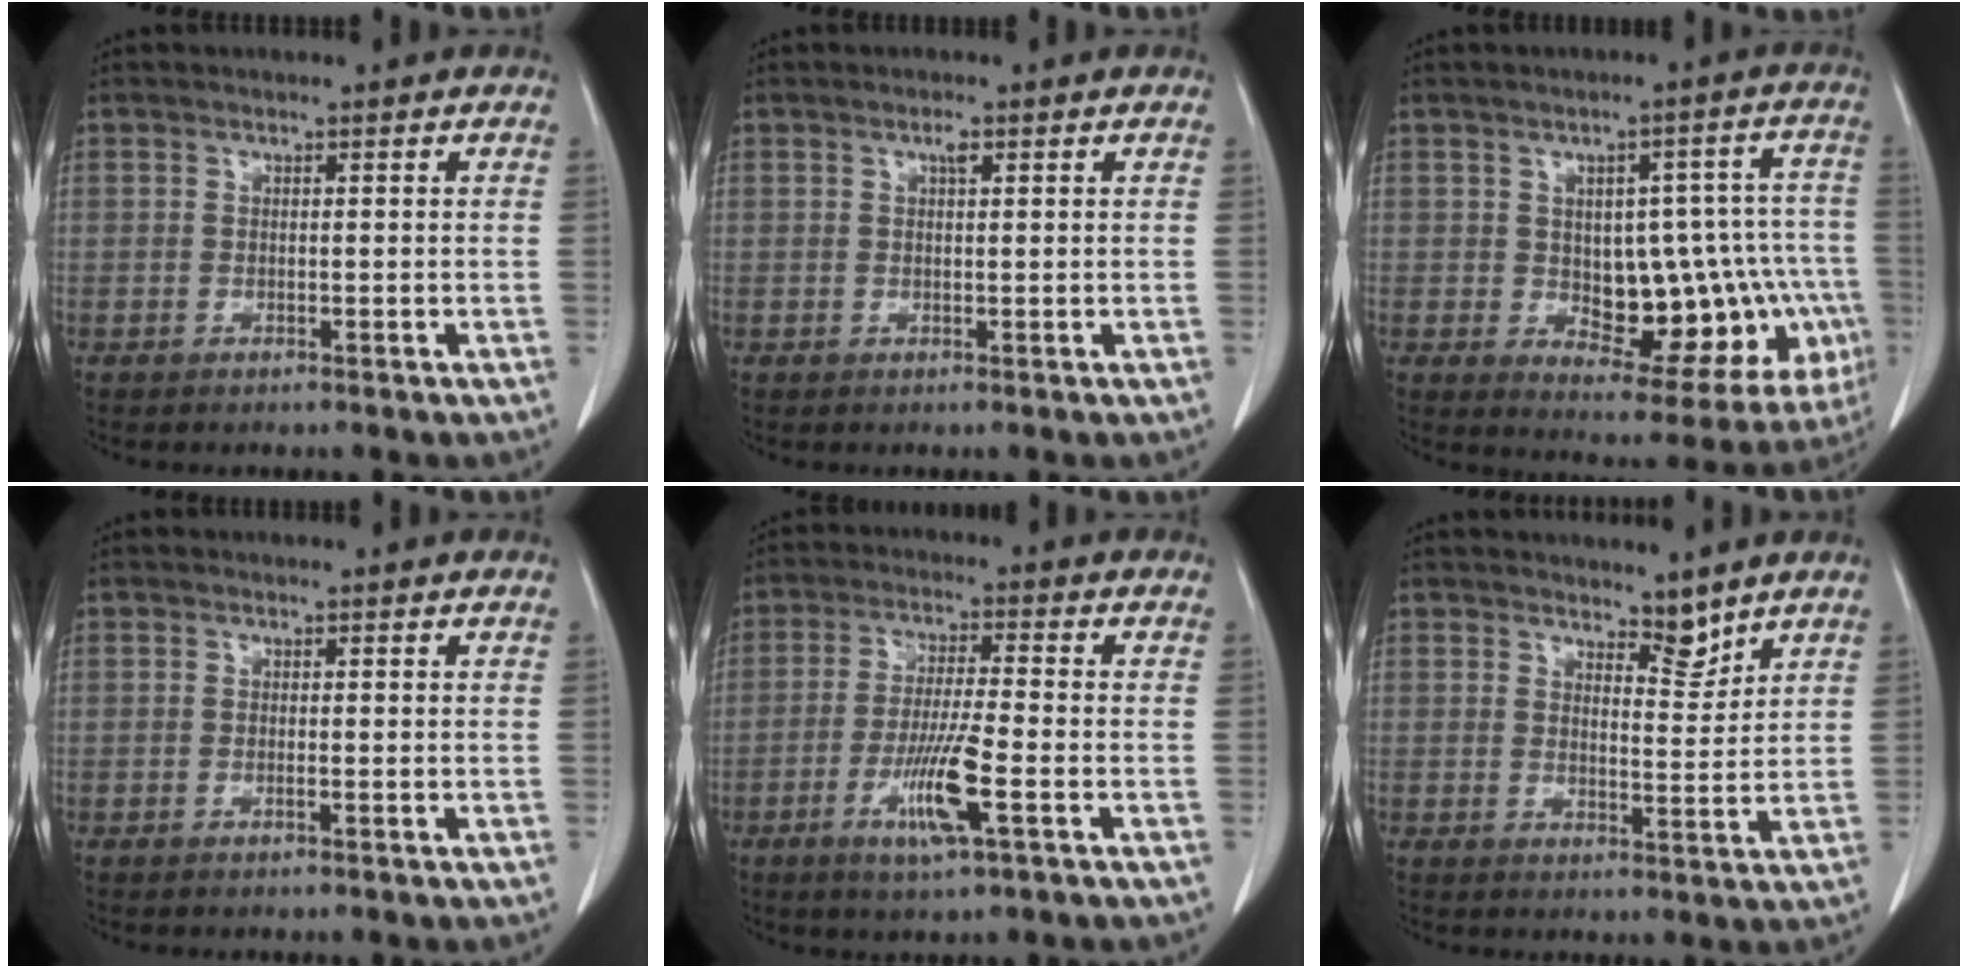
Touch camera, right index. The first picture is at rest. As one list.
[{"total": 1.1, "force": [0.6, 0.3, 0.9], "torque": [-0.018, 0.001, 0.009]}, {"total": 17.2, "force": [-2.5, 8.4, 14.8], "torque": [-0.158, 0.038, -0.001]}, {"total": 0.0}, {"total": 8.7, "force": [-3.4, 0.1, 8.0], "torque": [-0.158, -0.014, -0.060]}, {"total": 3.6, "force": [3.2, 1.1, 1.1], "torque": [-0.012, -0.010, 0.053]}]